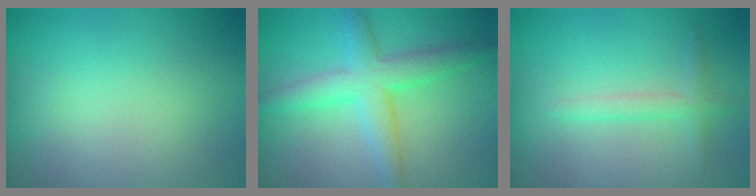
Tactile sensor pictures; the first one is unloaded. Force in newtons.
{"total": 4.4, "press": 4.4, "slide": 0.2}
{"total": 1.7, "press": 1.7, "slide": 0.1}